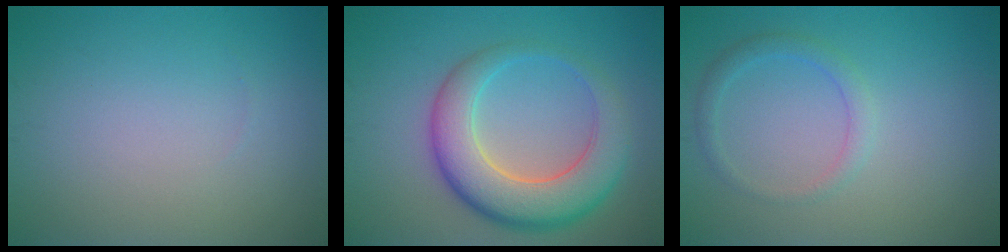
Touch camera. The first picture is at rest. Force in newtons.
{"total": 7.7, "press": 7.7, "slide": 0.3}
{"total": 1.8, "press": 1.8, "slide": 0.1}